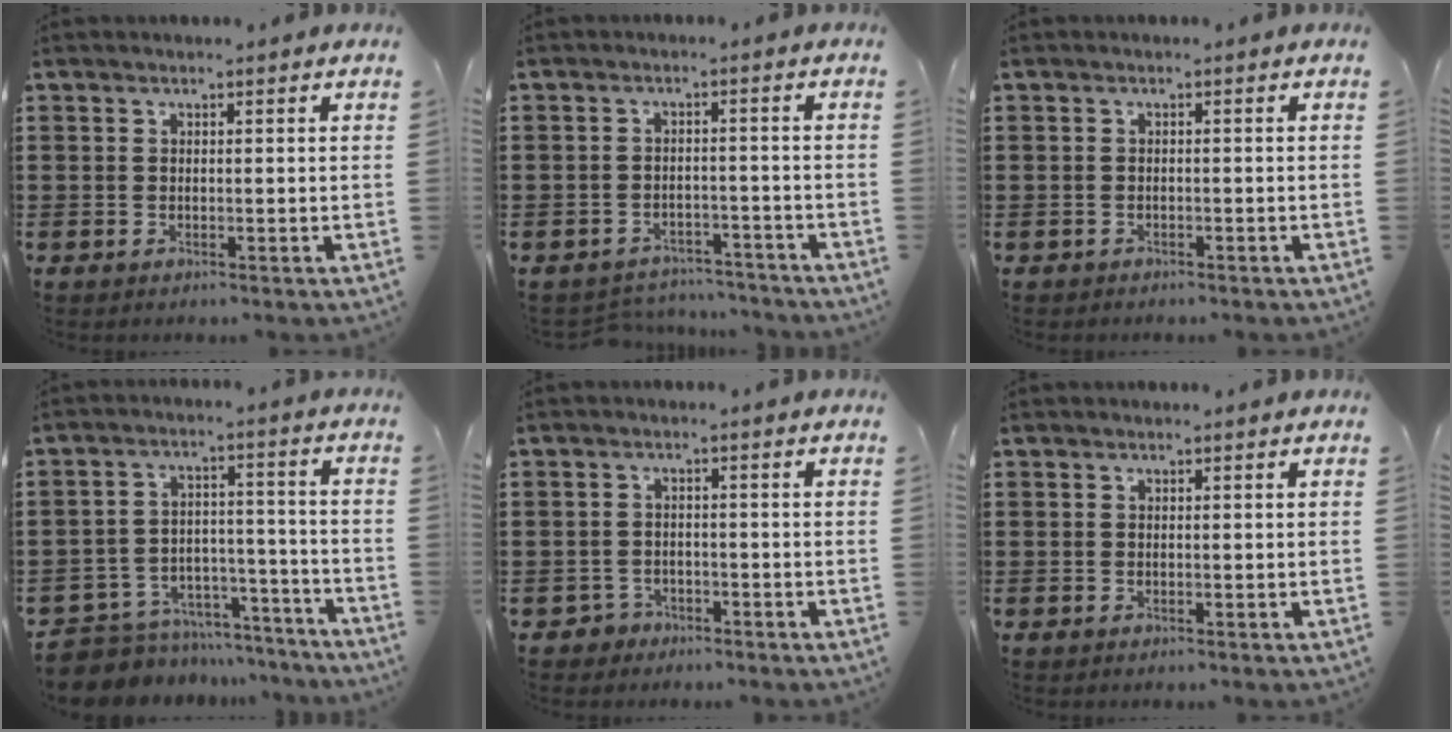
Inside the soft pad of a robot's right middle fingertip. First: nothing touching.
{"total": 3.4, "force": [-3.3, 0.6, 0.0], "torque": [-0.006, 0.001, -0.071]}
{"total": 0.7, "force": [-0.7, 0.2, 0.0], "torque": [-0.002, 0.000, -0.014]}
{"total": 7.0, "force": [-6.8, 1.8, 0.5], "torque": [-0.011, 0.022, -0.136]}
{"total": 2.0, "force": [-1.8, 1.0, 0.0], "torque": [-0.007, 0.003, -0.040]}
{"total": 0.0}